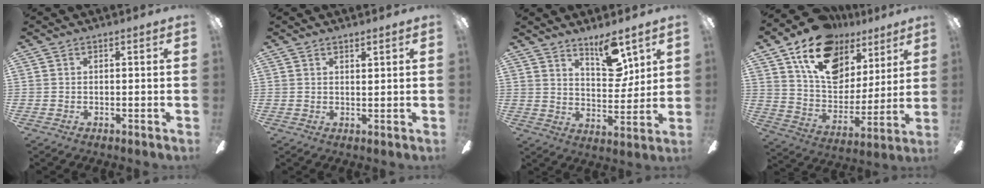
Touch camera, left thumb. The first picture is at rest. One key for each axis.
{"total": 1.4, "fx": 1.3, "fy": 0.0, "fz": 0.5, "tx": -0.013, "ty": -0.003, "tz": 0.025}
{"total": 11.1, "fx": 7.7, "fy": 4.4, "fz": 6.7, "tx": -0.085, "ty": -0.044, "tz": 0.130}
{"total": 19.6, "fx": 12.0, "fy": 12.3, "fz": 9.5, "tx": -0.161, "ty": -0.058, "tz": 0.219}